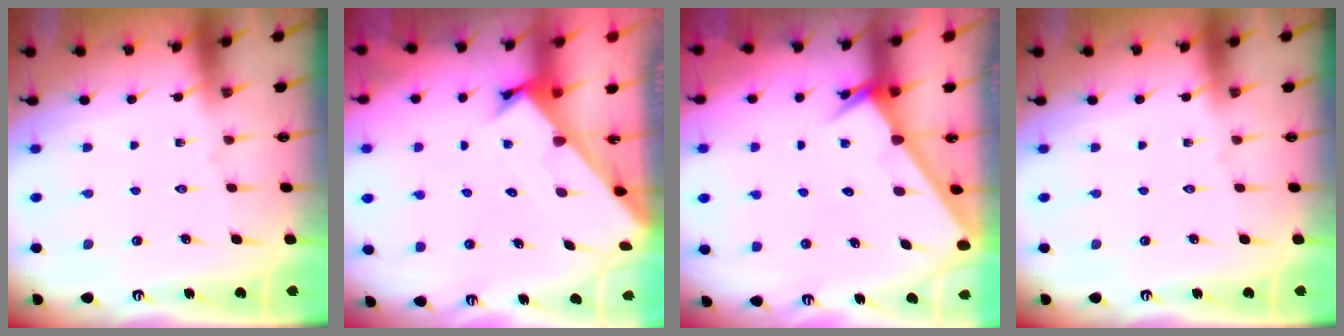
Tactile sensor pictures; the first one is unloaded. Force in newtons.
{"total": 2.3, "press": 2.3, "slide": 0.2}
{"total": 2.5, "press": 2.5, "slide": 0.1}
{"total": 0.0}